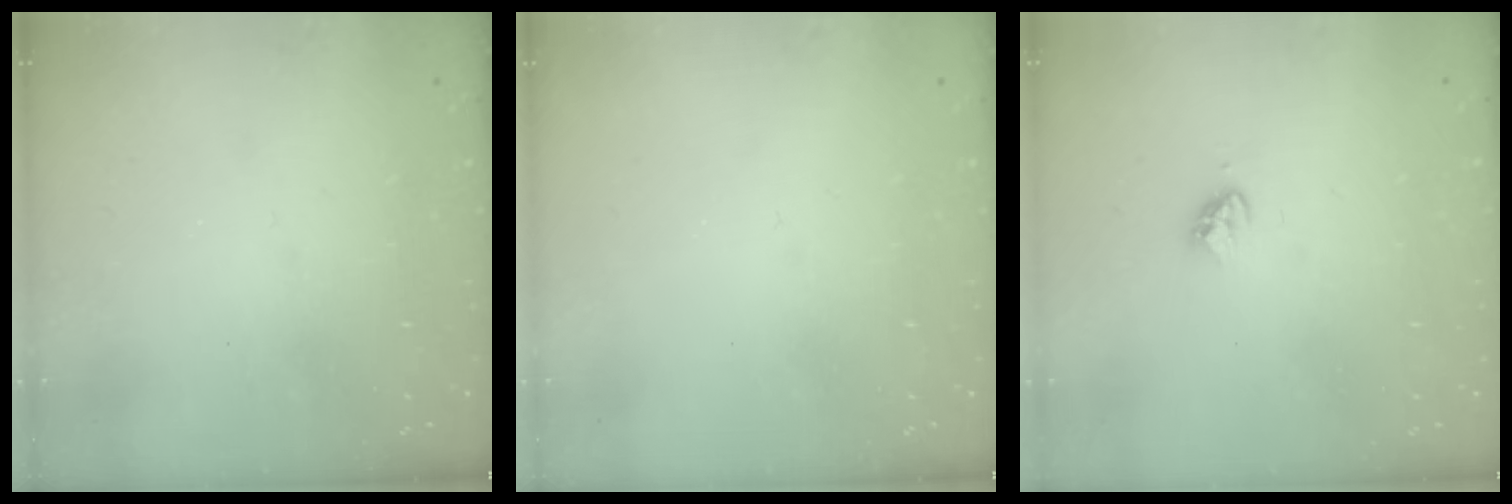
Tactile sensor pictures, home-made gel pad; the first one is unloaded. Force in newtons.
{"total": 0.0}
{"total": 3.4, "press": 3.3, "slide": 0.2}